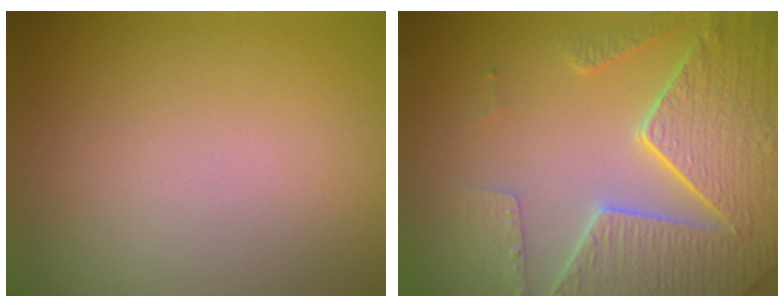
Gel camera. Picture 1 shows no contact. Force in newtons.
{"total": 8.2, "press": 5.9, "slide": 5.7}